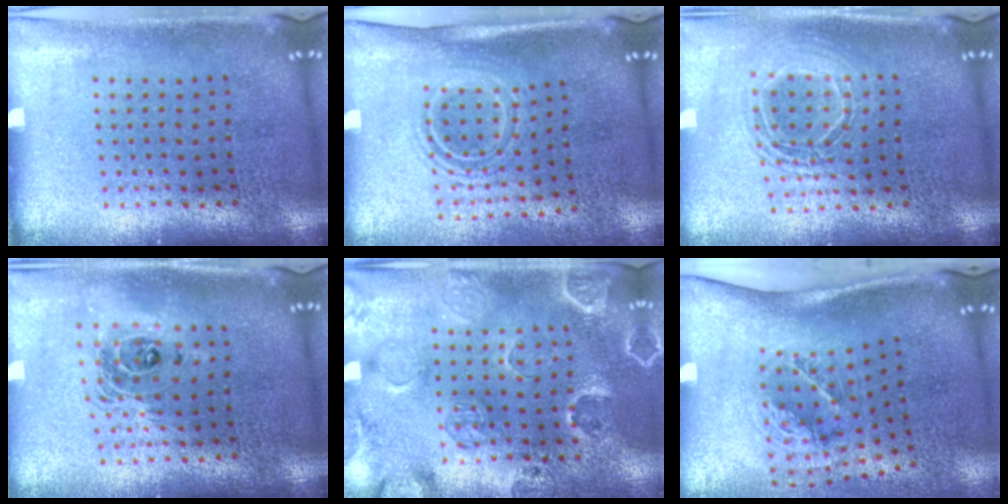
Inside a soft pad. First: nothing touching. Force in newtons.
{"total": 1.6, "press": 1.2, "slide": 1.1}
{"total": 1.6, "press": 1.4, "slide": 0.9}
{"total": 1.7, "press": 1.4, "slide": 0.9}
{"total": 2.5, "press": 2.1, "slide": 1.3}
{"total": 2.0, "press": 1.3, "slide": 1.5}